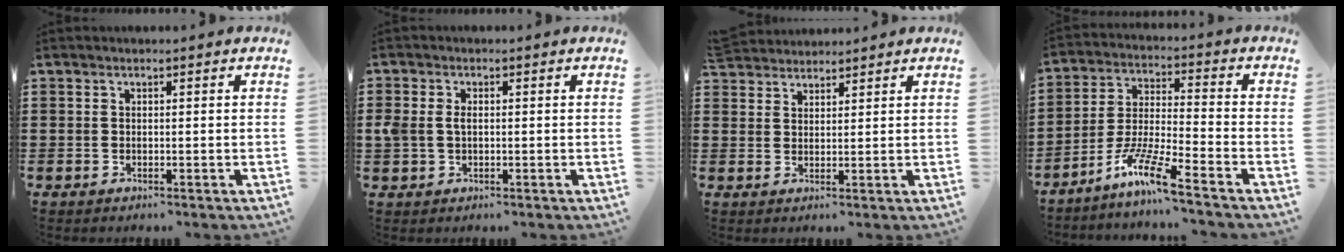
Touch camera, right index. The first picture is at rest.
{"total": 2.4, "force": [0.2, 1.6, 1.8], "torque": [-0.046, 0.005, 0.000]}
{"total": 3.1, "force": [3.0, 0.6, -0.3], "torque": [-0.003, -0.001, 0.059]}
{"total": 9.1, "force": [-7.0, -0.1, 5.8], "torque": [-0.135, -0.014, -0.143]}